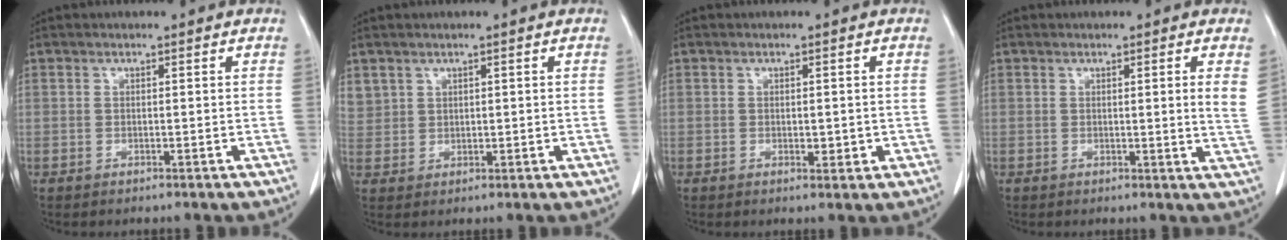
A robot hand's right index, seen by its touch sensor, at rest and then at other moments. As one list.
[{"total": 3.4, "force": [1.9, 2.7, 0.6], "torque": [-0.013, 0.008, 0.048]}, {"total": 1.9, "force": [-0.2, 0.8, 1.7], "torque": [-0.024, -0.003, 0.002]}, {"total": 3.3, "force": [1.1, -0.5, 3.1], "torque": [-0.044, -0.007, 0.011]}]